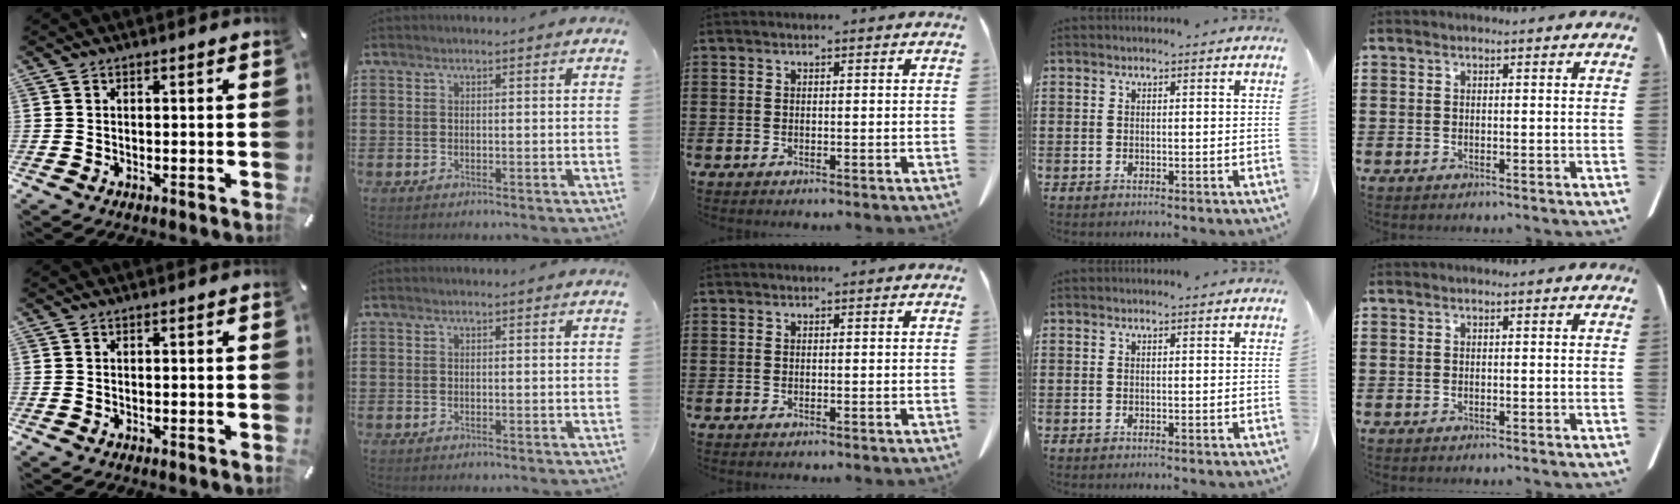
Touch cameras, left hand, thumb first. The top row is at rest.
{}